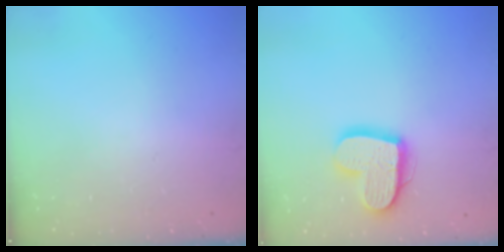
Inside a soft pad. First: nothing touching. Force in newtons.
{"total": 16.2, "press": 16.2, "slide": 1.4}